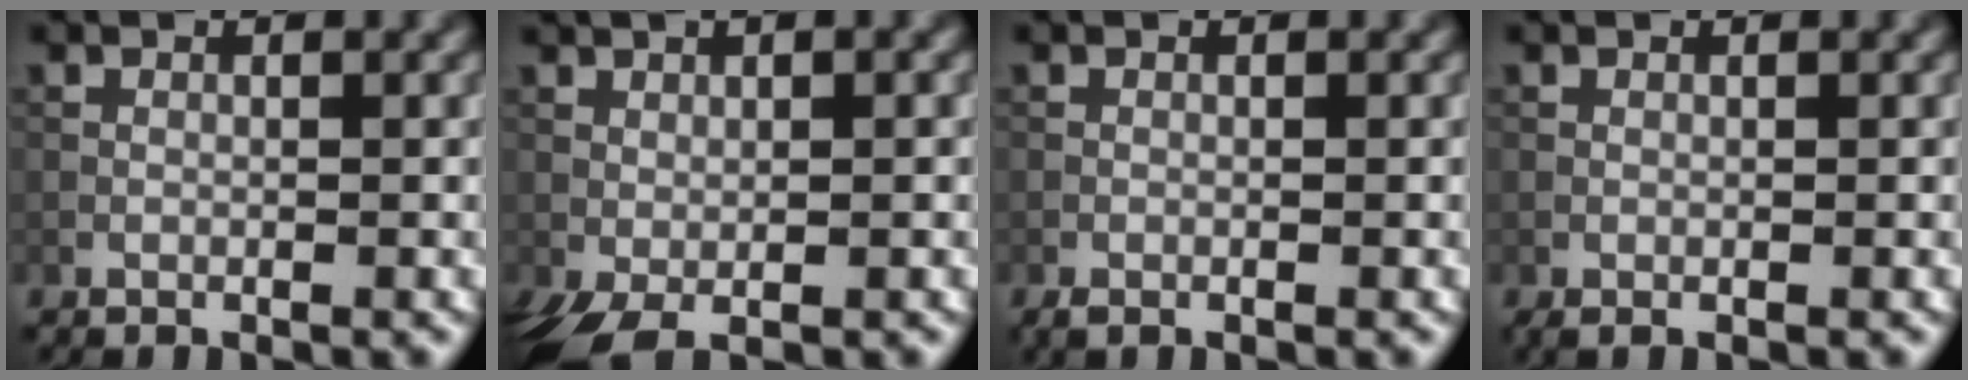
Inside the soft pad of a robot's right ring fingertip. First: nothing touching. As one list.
[{"total": 4.2, "force": [-0.7, 1.6, 3.8], "torque": [-0.076, 0.007, -0.011]}, {"total": 0.5, "force": [-0.4, 0.3, 0.1], "torque": [-0.001, -0.003, -0.008]}, {"total": 0.0}]